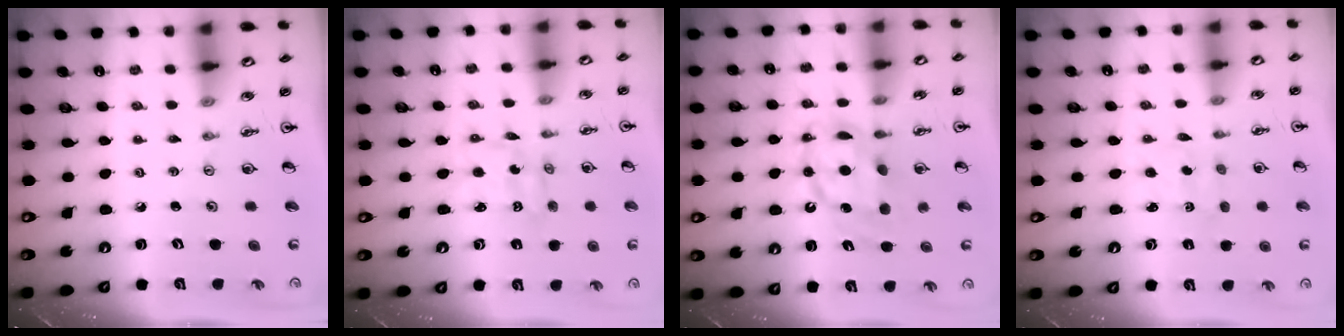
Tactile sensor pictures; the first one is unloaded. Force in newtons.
{"total": 2.7, "press": 2.7, "slide": 0.2}
{"total": 12.0, "press": 12.0, "slide": 1.2}
{"total": 1.3, "press": 1.2, "slide": 0.6}